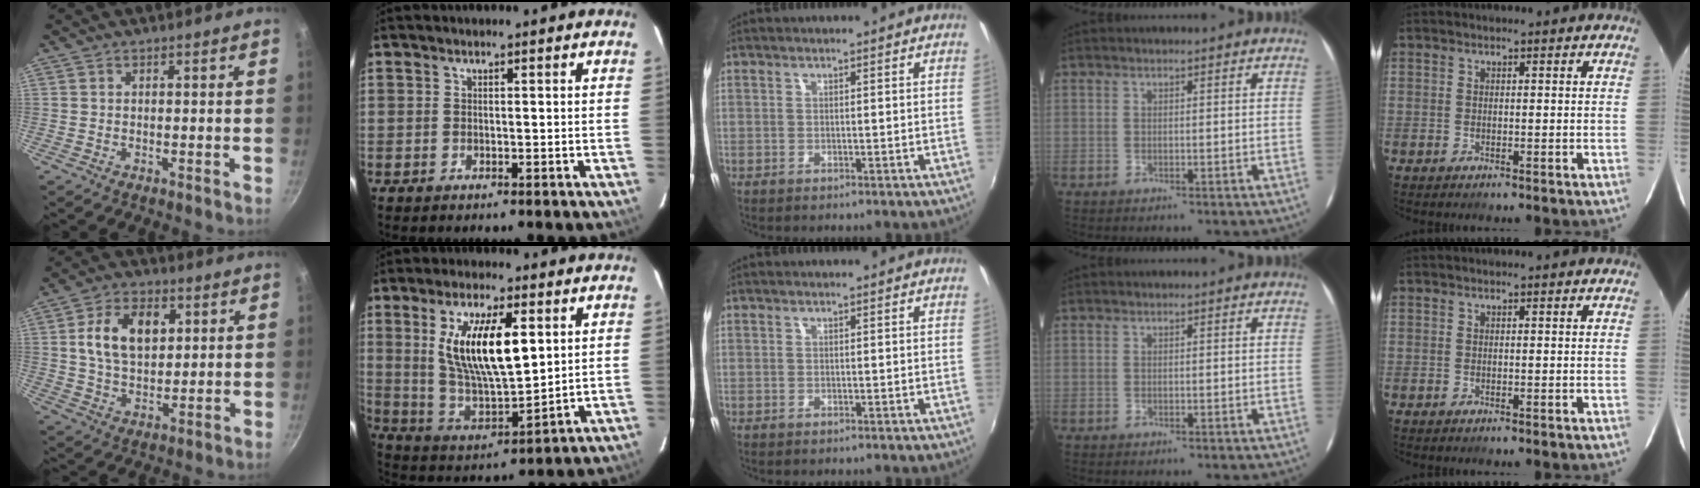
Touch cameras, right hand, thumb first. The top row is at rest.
{"thumb": {"total": 11.8, "force": [2.9, 7.6, 8.5], "torque": [-0.130, -0.001, 0.048]}, "index": {"total": 16.1, "force": [4.6, 5.5, 14.4], "torque": [-0.271, -0.003, 0.096]}}